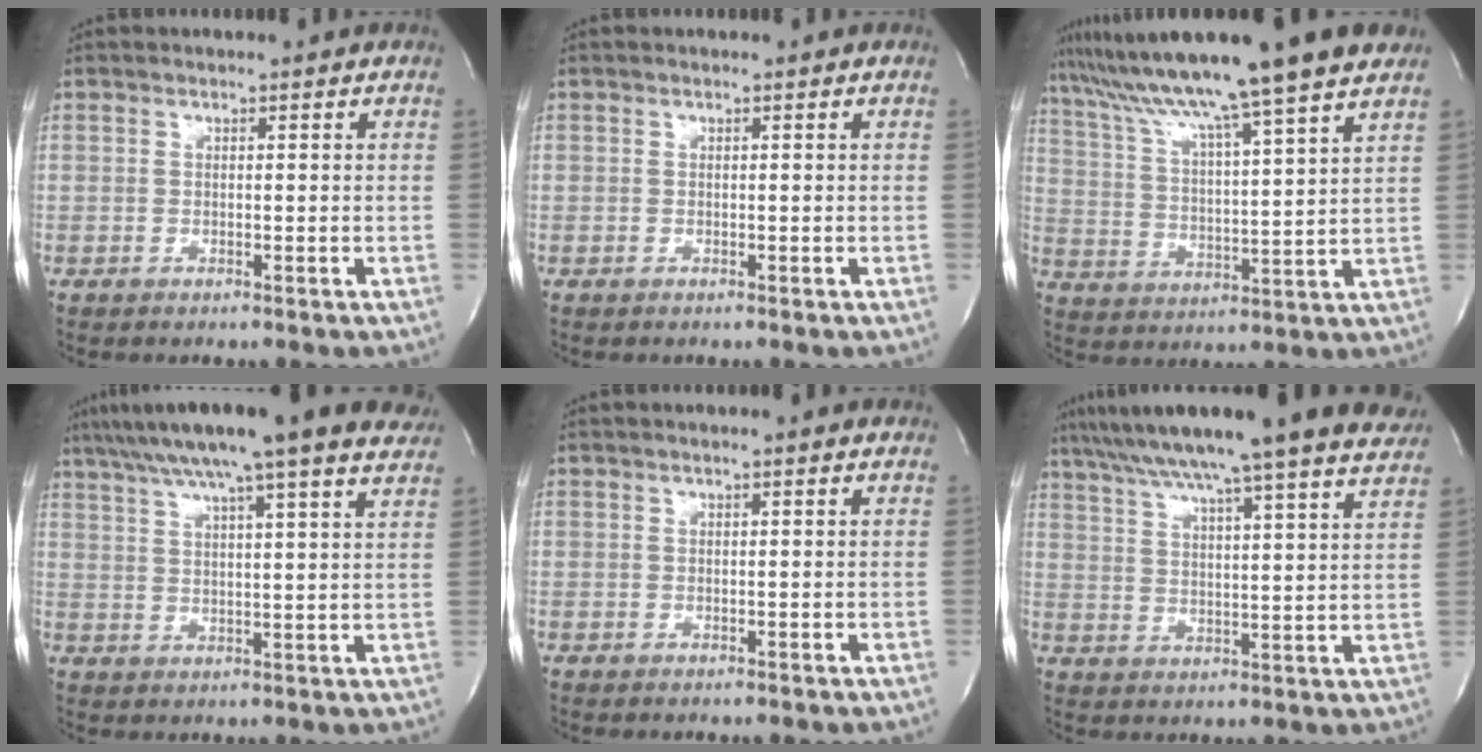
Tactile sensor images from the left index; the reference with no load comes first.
{"total": 0.0}
{"total": 18.7, "force": [15.1, -0.9, 10.9], "torque": [-0.188, 0.017, 0.235]}
{"total": 21.5, "force": [17.4, 1.2, 12.6], "torque": [-0.208, 0.031, 0.231]}
{"total": 1.0, "force": [0.6, 0.0, 0.8], "torque": [-0.015, 0.008, 0.006]}
{"total": 25.2, "force": [21.7, 0.3, 12.9], "torque": [-0.216, -0.007, 0.292]}